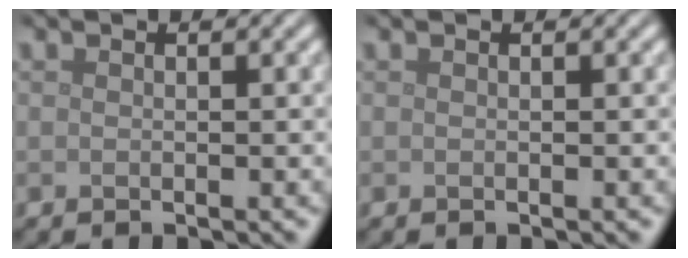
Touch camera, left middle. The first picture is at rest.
{"total": 0.0}